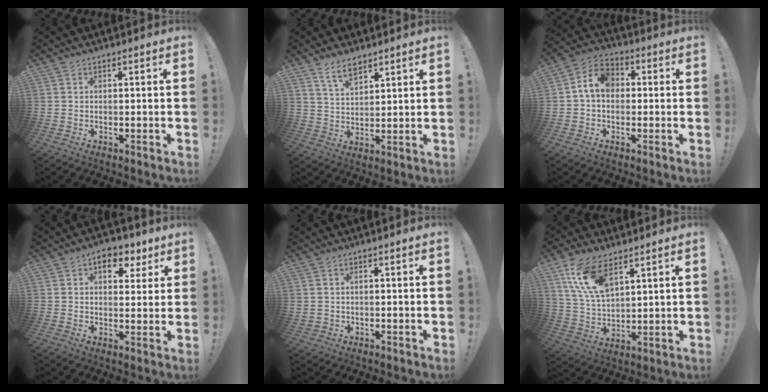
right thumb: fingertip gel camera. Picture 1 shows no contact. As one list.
[{"total": 7.3, "force": [5.6, 2.9, 3.7], "torque": [-0.072, -0.025, 0.103]}, {"total": 8.3, "force": [0.7, 6.1, 5.6], "torque": [-0.109, 0.016, 0.019]}, {"total": 7.6, "force": [3.9, 5.0, 4.2], "torque": [-0.040, -0.019, 0.066]}, {"total": 1.6, "force": [0.5, 1.5, 0.4], "torque": [-0.010, 0.001, 0.011]}, {"total": 13.1, "force": [8.0, 6.0, 8.5], "torque": [-0.179, -0.025, 0.151]}]